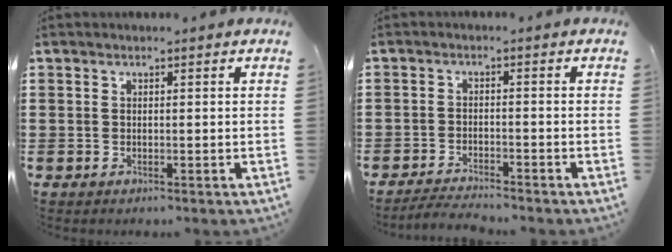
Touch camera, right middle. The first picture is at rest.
{"total": 3.0, "force": [-2.9, 0.1, 0.4], "torque": [-0.010, 0.001, -0.061]}